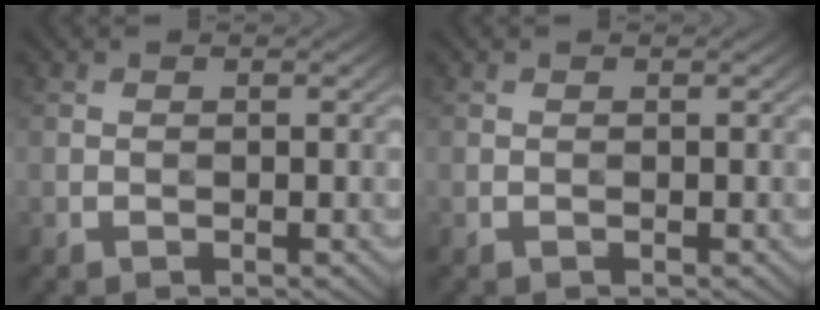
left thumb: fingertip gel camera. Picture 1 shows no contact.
{"total": 0.0}